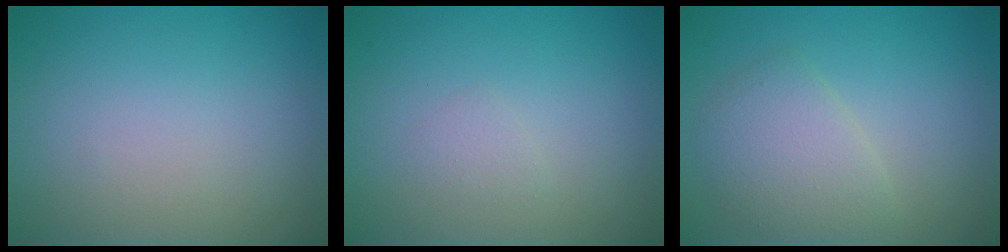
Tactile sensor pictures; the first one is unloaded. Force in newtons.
{"total": 0.8, "press": 0.8, "slide": 0.0}
{"total": 3.3, "press": 3.3, "slide": 0.0}